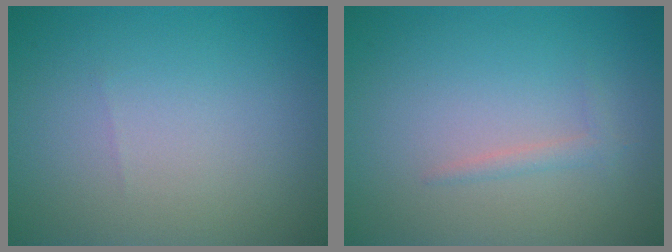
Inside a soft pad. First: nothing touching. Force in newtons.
{"total": 1.0, "press": 1.0, "slide": 0.1}